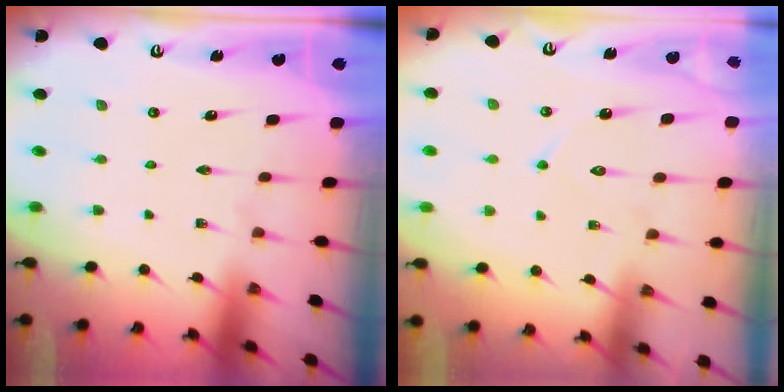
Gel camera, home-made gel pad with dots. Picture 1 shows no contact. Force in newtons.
{"total": 6.6, "press": 6.6, "slide": 0.6}